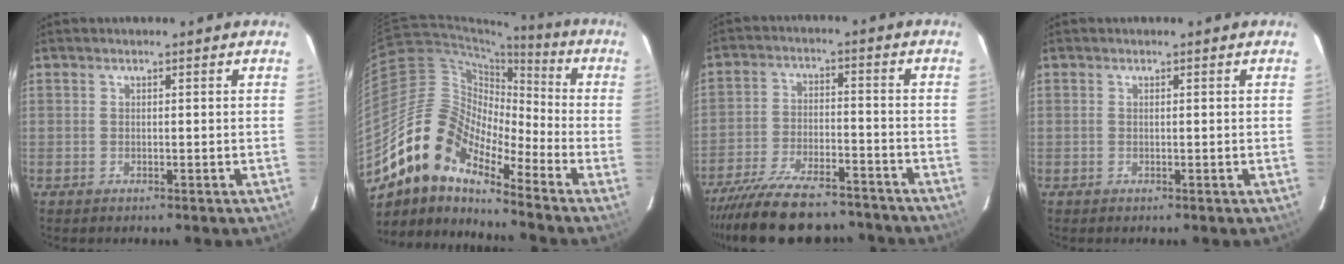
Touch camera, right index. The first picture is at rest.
{"total": 15.4, "force": [-11.4, 6.1, 8.5], "torque": [-0.139, 0.003, -0.232]}
{"total": 19.9, "force": [-17.0, 6.3, 8.2], "torque": [-0.172, -0.010, -0.251]}
{"total": 0.0}